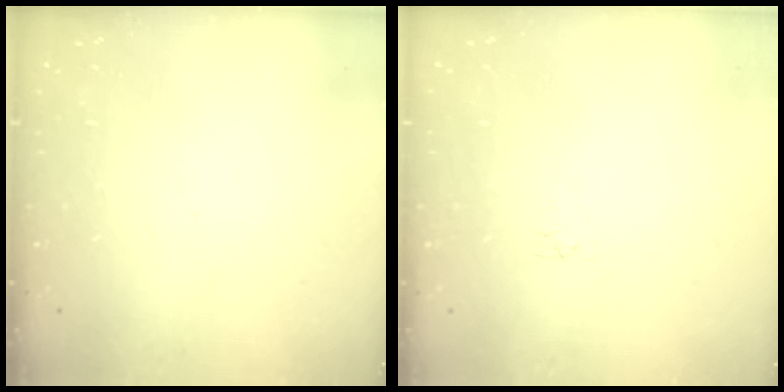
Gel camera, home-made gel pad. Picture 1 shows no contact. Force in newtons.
{"total": 2.9, "press": 2.9, "slide": 0.5}